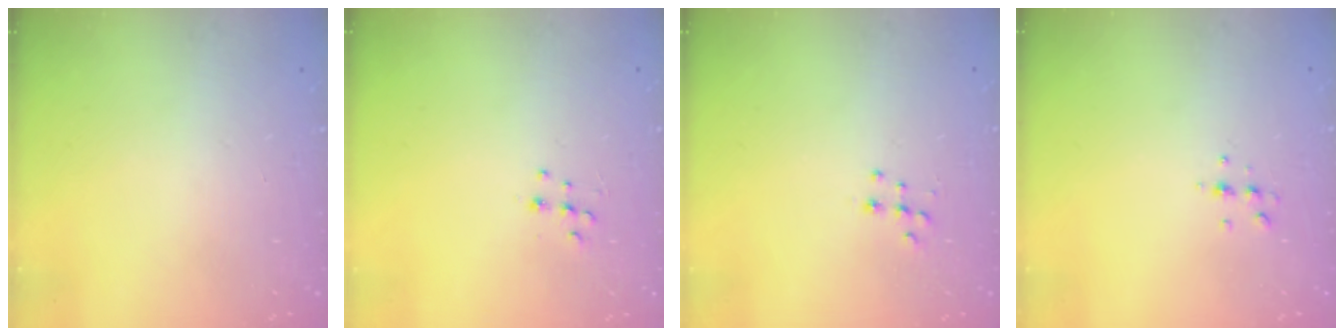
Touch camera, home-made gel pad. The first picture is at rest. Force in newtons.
{"total": 5.3, "press": 5.2, "slide": 0.7}
{"total": 6.8, "press": 6.8, "slide": 0.5}
{"total": 4.7, "press": 4.6, "slide": 1.0}